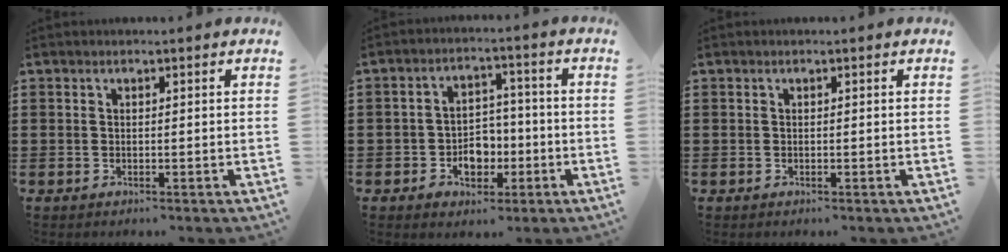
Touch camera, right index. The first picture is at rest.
{"total": 5.1, "force": [-1.7, 4.3, 2.2], "torque": [-0.032, 0.006, -0.033]}
{"total": 0.0}